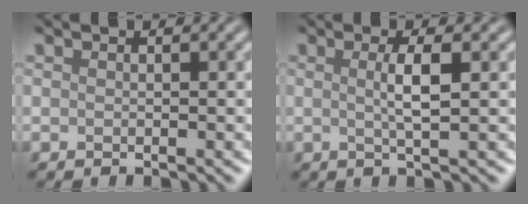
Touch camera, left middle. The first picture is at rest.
{"total": 2.6, "force": [0.3, 0.5, 2.6], "torque": [-0.045, 0.004, 0.003]}